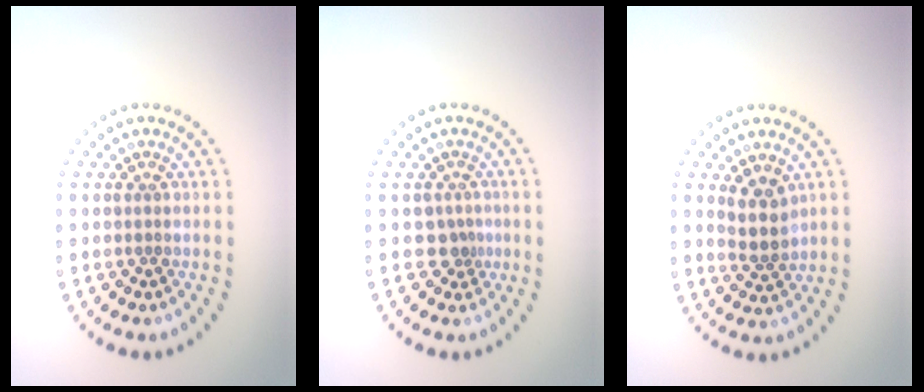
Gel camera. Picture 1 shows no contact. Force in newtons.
{"total": 1.7, "press": 1.2, "slide": 1.2}
{"total": 2.6, "press": 2.3, "slide": 1.1}